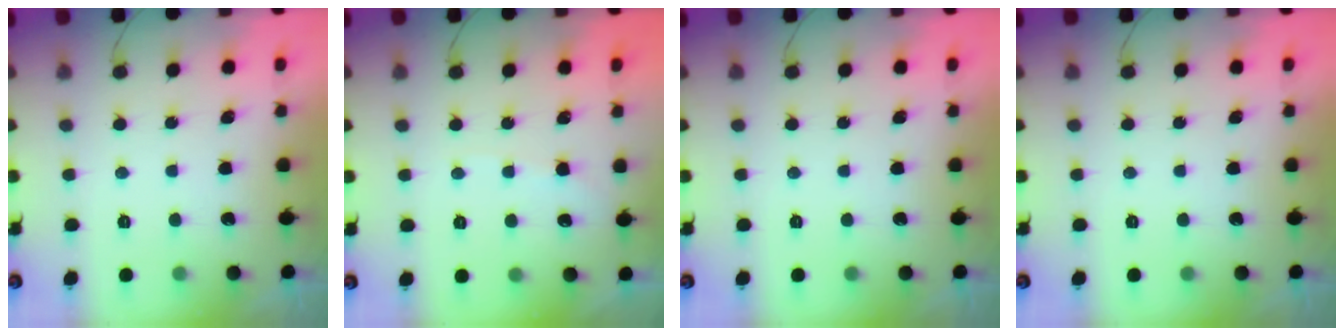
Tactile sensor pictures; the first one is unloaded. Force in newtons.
{"total": 2.7, "press": 2.6, "slide": 0.4}
{"total": 0.0}
{"total": 0.0}